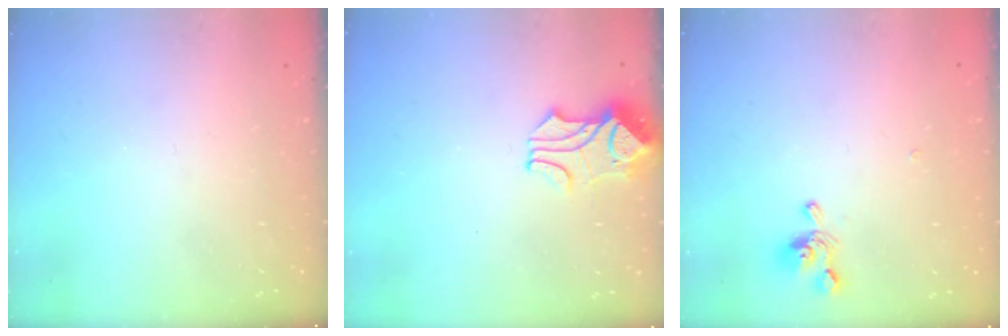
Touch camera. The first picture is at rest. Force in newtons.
{"total": 1.8, "press": 1.4, "slide": 1.0}
{"total": 0.7, "press": 0.4, "slide": 0.6}